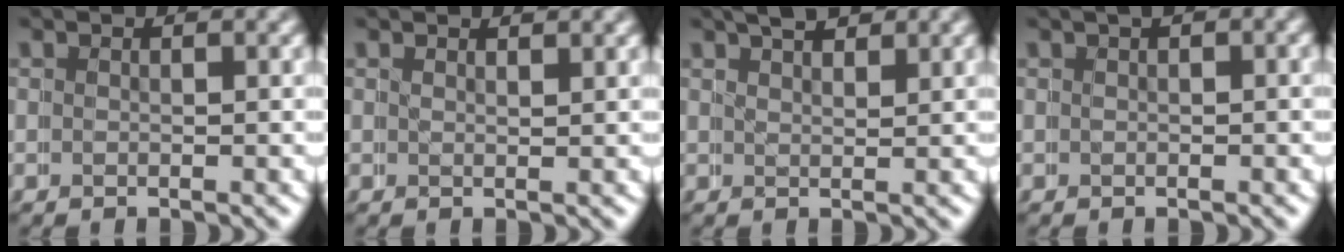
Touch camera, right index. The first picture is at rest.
{"total": 1.1, "force": [0.9, -0.3, -0.6], "torque": [0.002, -0.010, 0.015]}
{"total": 3.2, "force": [2.9, 0.8, 1.1], "torque": [-0.014, -0.003, 0.044]}
{"total": 0.9, "force": [0.3, 0.6, 0.6], "torque": [-0.002, 0.008, 0.000]}